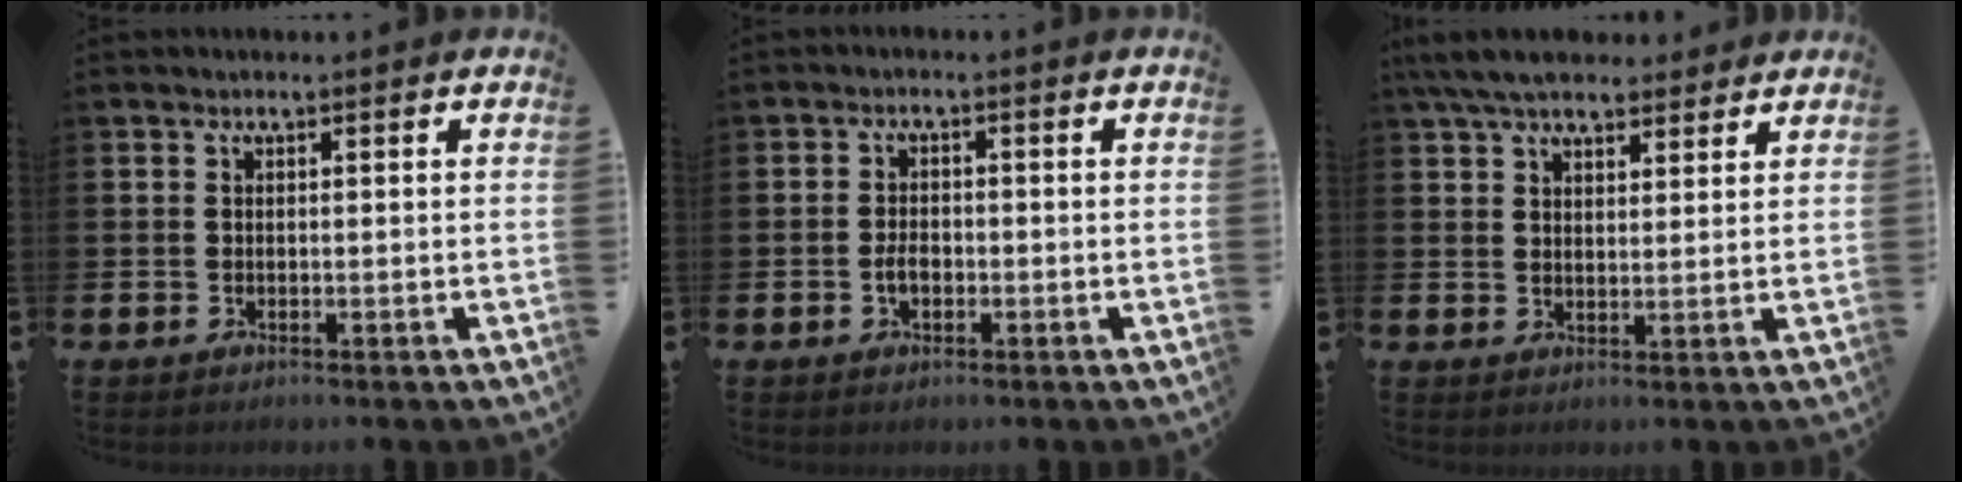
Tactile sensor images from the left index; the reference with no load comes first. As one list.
[{"total": 2.2, "force": [-0.6, 1.4, 1.6], "torque": [-0.018, 0.000, -0.014]}, {"total": 6.3, "force": [5.8, 1.8, 1.9], "torque": [-0.051, -0.014, 0.108]}]